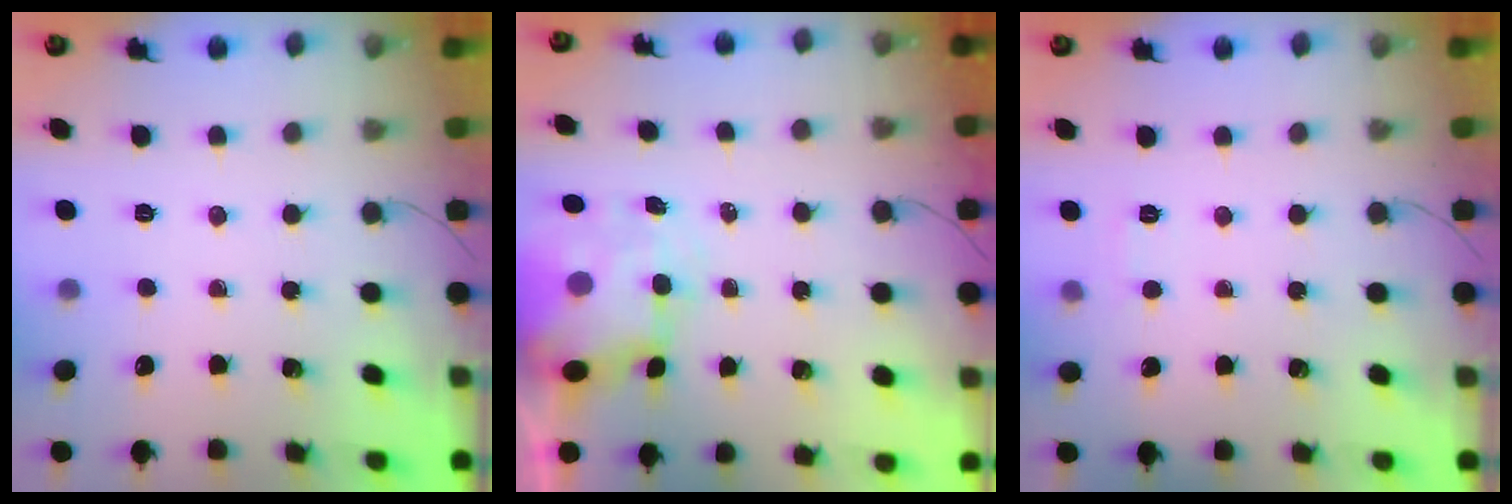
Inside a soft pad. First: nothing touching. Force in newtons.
{"total": 7.8, "press": 7.6, "slide": 1.7}
{"total": 2.0, "press": 1.7, "slide": 1.0}